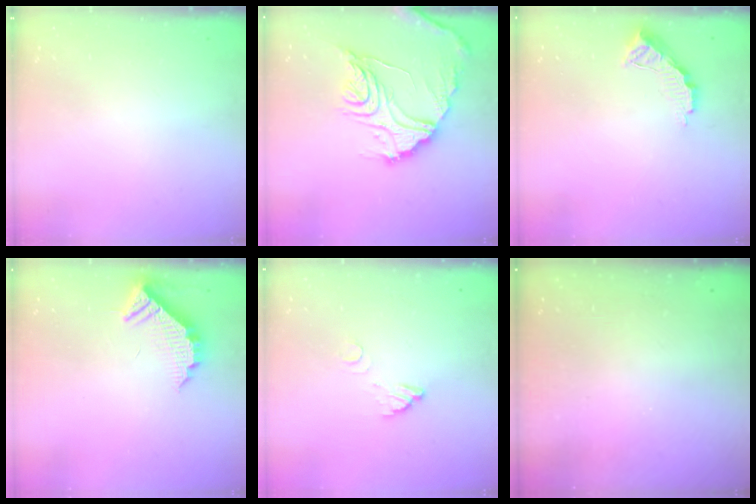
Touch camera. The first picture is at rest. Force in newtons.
{"total": 18.2, "press": 18.1, "slide": 2.0}
{"total": 8.5, "press": 8.4, "slide": 0.5}
{"total": 9.6, "press": 9.6, "slide": 0.4}
{"total": 3.5, "press": 3.5, "slide": 0.3}
{"total": 3.2, "press": 3.2, "slide": 0.1}